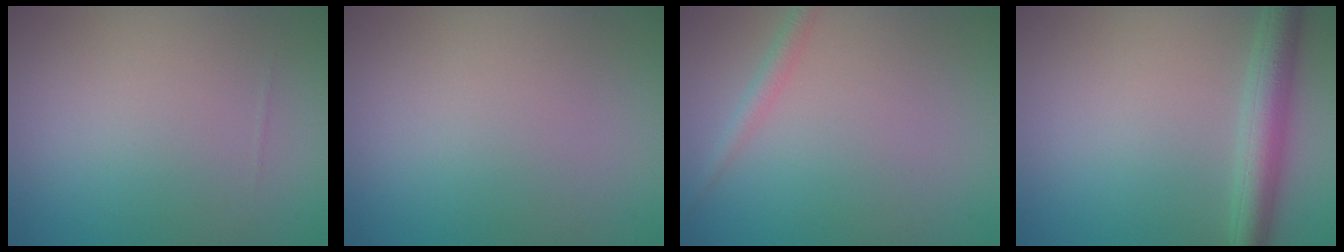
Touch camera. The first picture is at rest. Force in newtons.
{"total": 0.0}
{"total": 1.5, "press": 1.5, "slide": 0.1}
{"total": 4.1, "press": 4.1, "slide": 0.1}